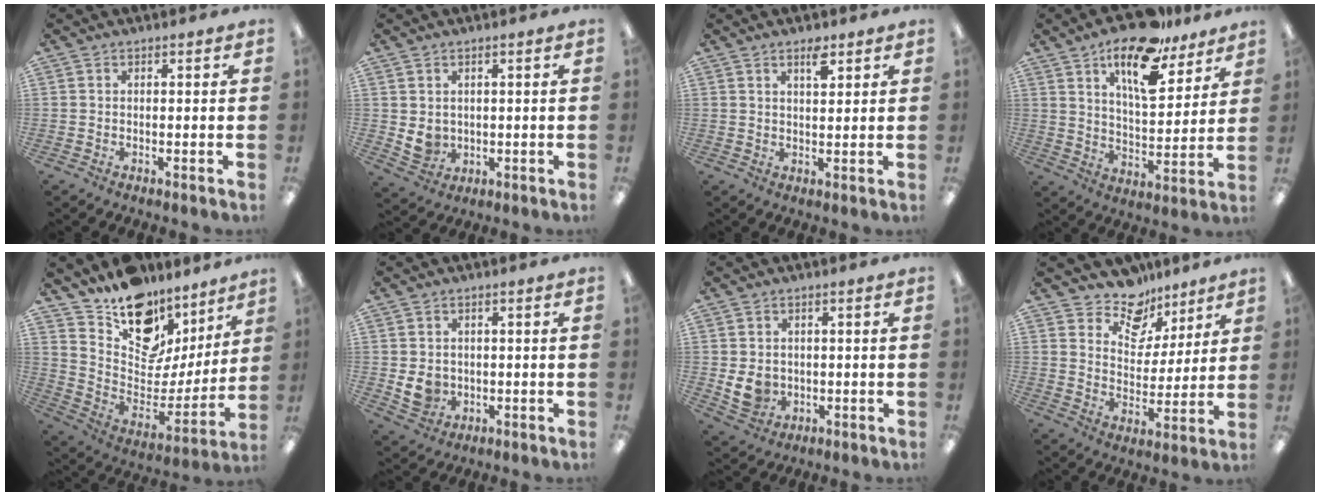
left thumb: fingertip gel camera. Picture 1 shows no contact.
{"total": 4.3, "force": [1.4, 3.7, 1.7], "torque": [-0.027, -0.008, 0.028]}
{"total": 3.5, "force": [2.5, 1.2, 2.2], "torque": [-0.033, -0.005, 0.040]}
{"total": 17.0, "force": [12.0, 6.6, 10.0], "torque": [-0.163, -0.065, 0.203]}
{"total": 16.0, "force": [11.5, 9.4, 6.0], "torque": [-0.095, -0.101, 0.207]}
{"total": 5.2, "force": [0.2, 4.6, 2.3], "torque": [-0.044, -0.001, 0.004]}
{"total": 5.9, "force": [0.1, 5.2, 2.8], "torque": [-0.060, 0.000, 0.003]}
{"total": 11.6, "force": [9.3, 6.3, 2.8], "torque": [-0.053, -0.071, 0.173]}